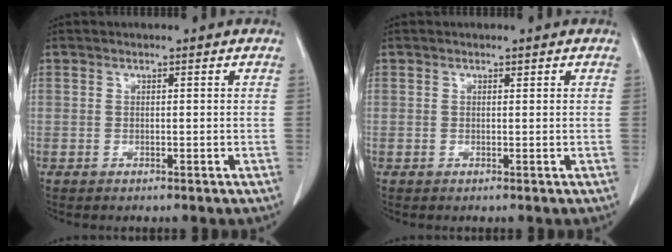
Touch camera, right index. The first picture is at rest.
{"total": 0.0}